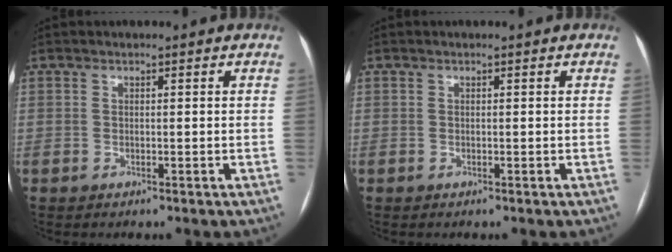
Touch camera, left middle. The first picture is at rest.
{"total": 0.0}